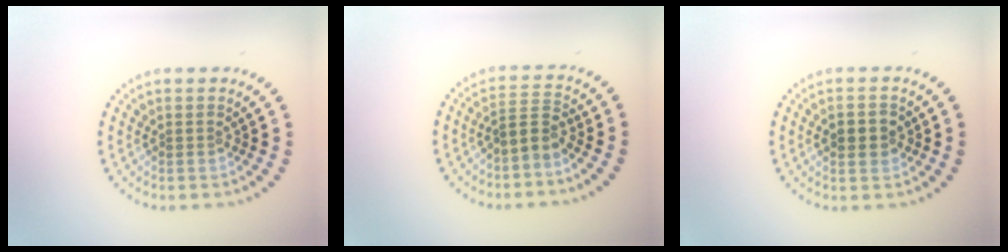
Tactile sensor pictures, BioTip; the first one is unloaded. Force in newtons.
{"total": 2.3, "press": 1.4, "slide": 1.8}
{"total": 2.1, "press": 2.1, "slide": 0.1}